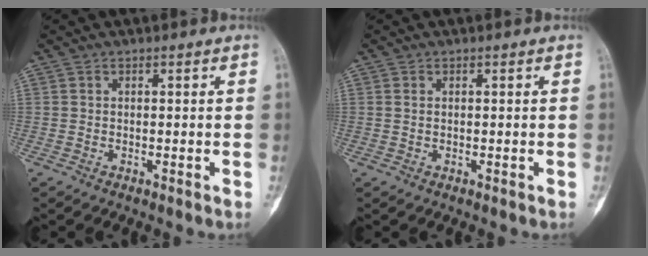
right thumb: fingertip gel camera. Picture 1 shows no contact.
{"total": 0.6, "force": [0.2, 0.4, 0.4], "torque": [-0.012, 0.003, 0.005]}